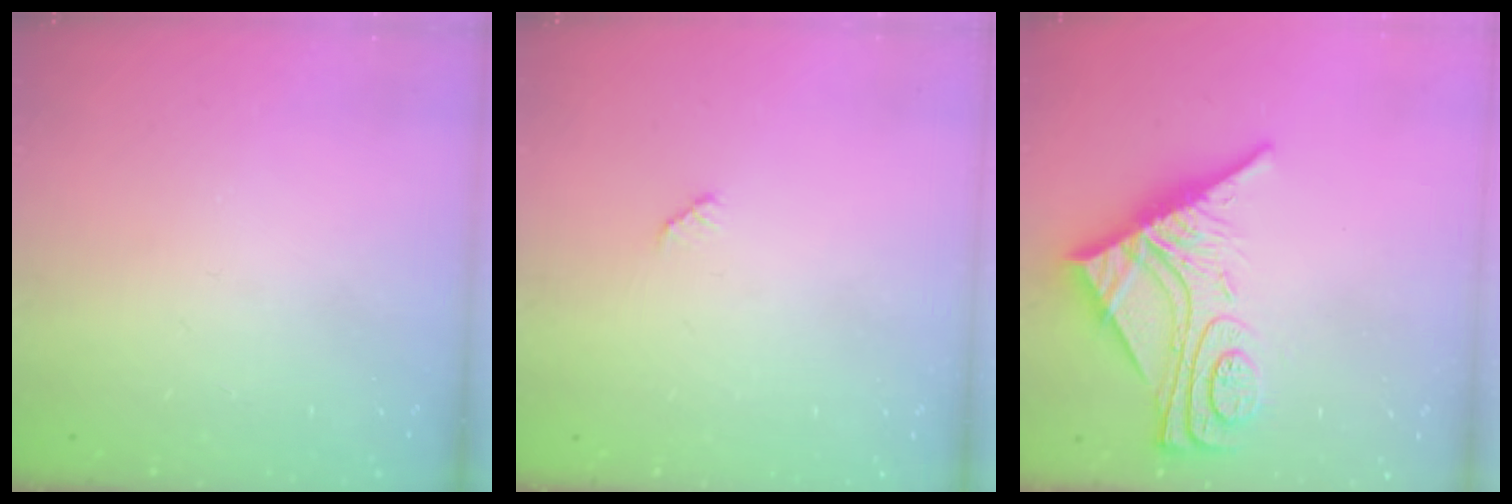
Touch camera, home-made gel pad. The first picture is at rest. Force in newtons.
{"total": 2.5, "press": 2.5, "slide": 0.4}
{"total": 13.4, "press": 13.4, "slide": 1.1}